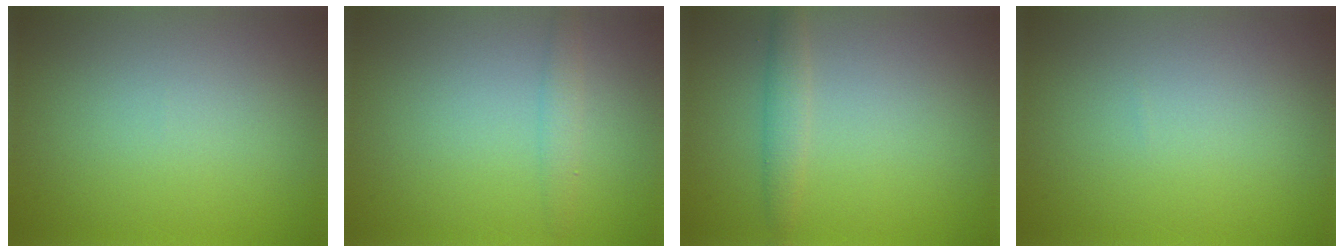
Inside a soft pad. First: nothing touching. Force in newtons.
{"total": 1.5, "press": 1.5, "slide": 0.1}
{"total": 1.9, "press": 1.9, "slide": 0.0}
{"total": 0.0}